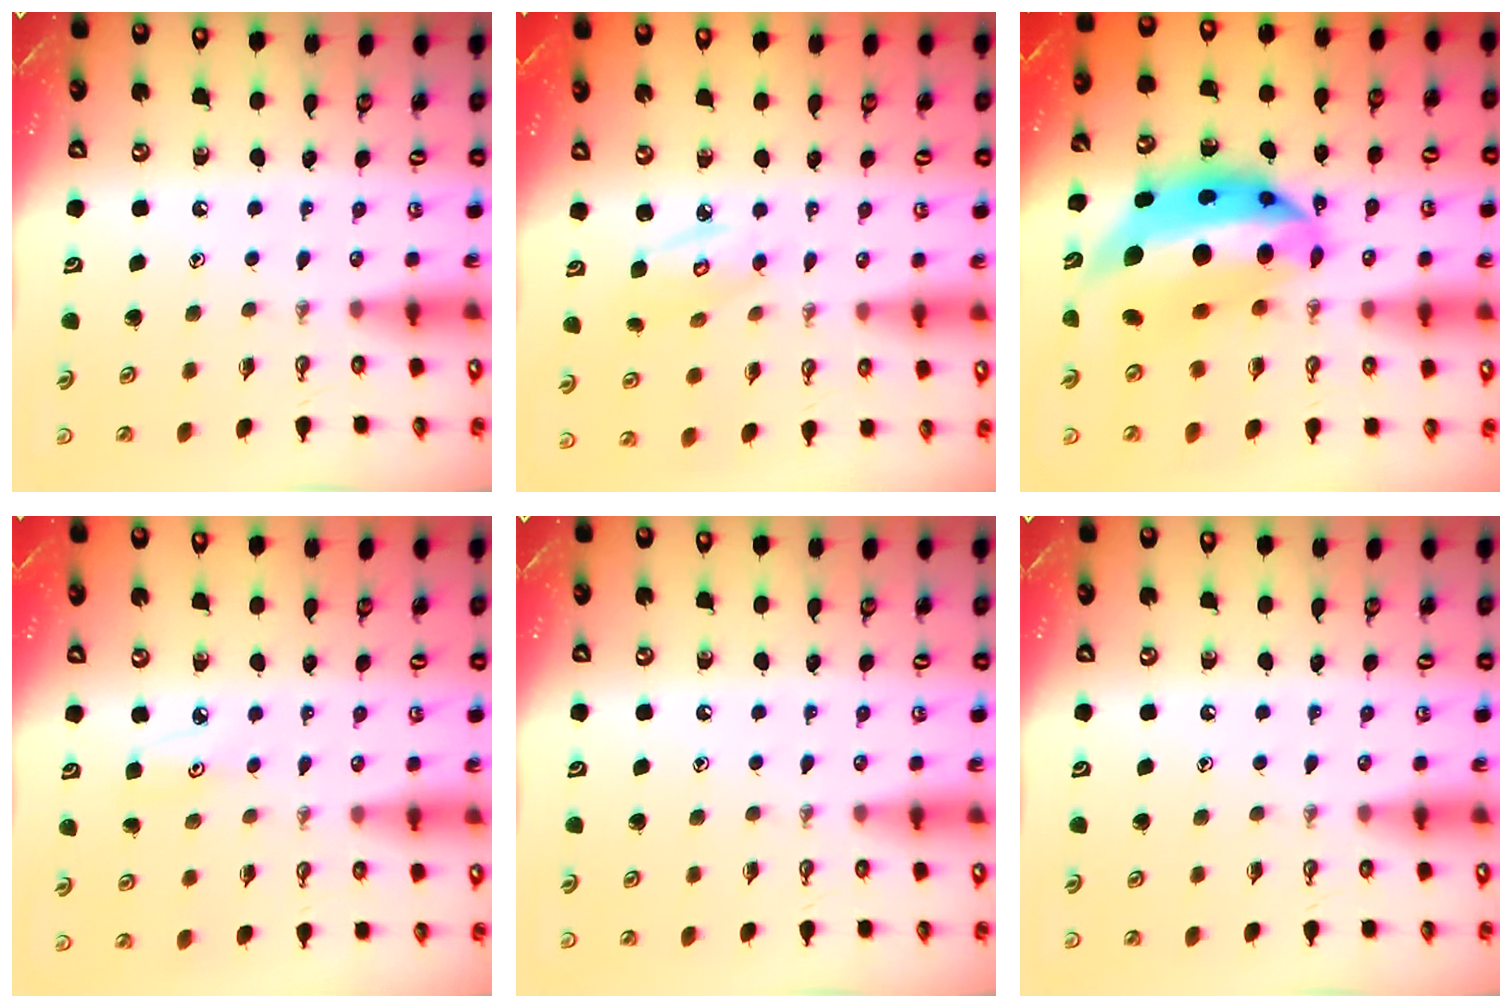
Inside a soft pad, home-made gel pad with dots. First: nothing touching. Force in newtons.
{"total": 5.8, "press": 5.8, "slide": 0.4}
{"total": 20.7, "press": 20.7, "slide": 1.6}
{"total": 4.4, "press": 4.4, "slide": 0.3}
{"total": 0.0}
{"total": 0.0}